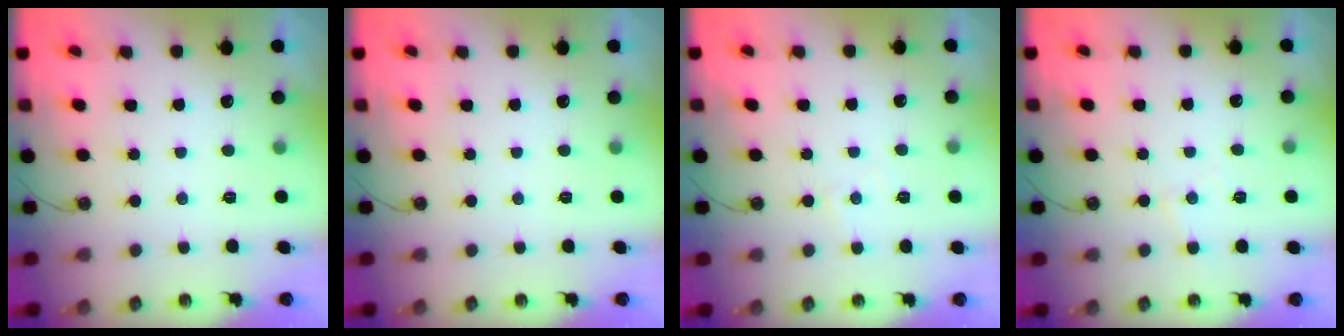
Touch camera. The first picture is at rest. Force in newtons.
{"total": 0.0}
{"total": 2.7, "press": 2.7, "slide": 0.5}
{"total": 3.6, "press": 3.5, "slide": 0.6}